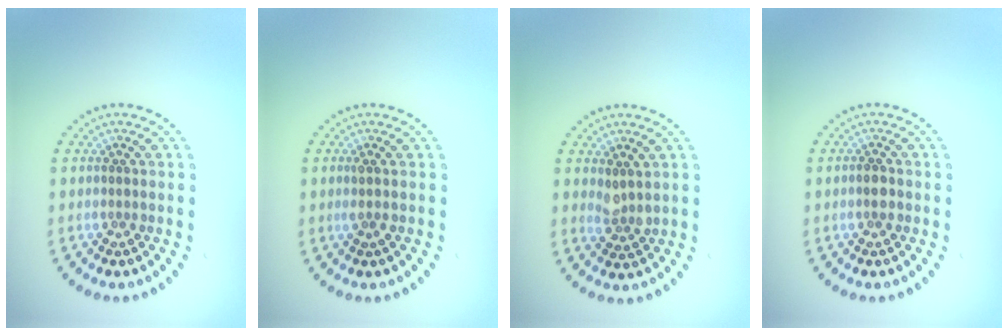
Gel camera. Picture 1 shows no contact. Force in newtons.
{"total": 0.7, "press": 0.5, "slide": 0.4}
{"total": 1.8, "press": 1.5, "slide": 1.0}
{"total": 1.2, "press": 1.2, "slide": 0.3}